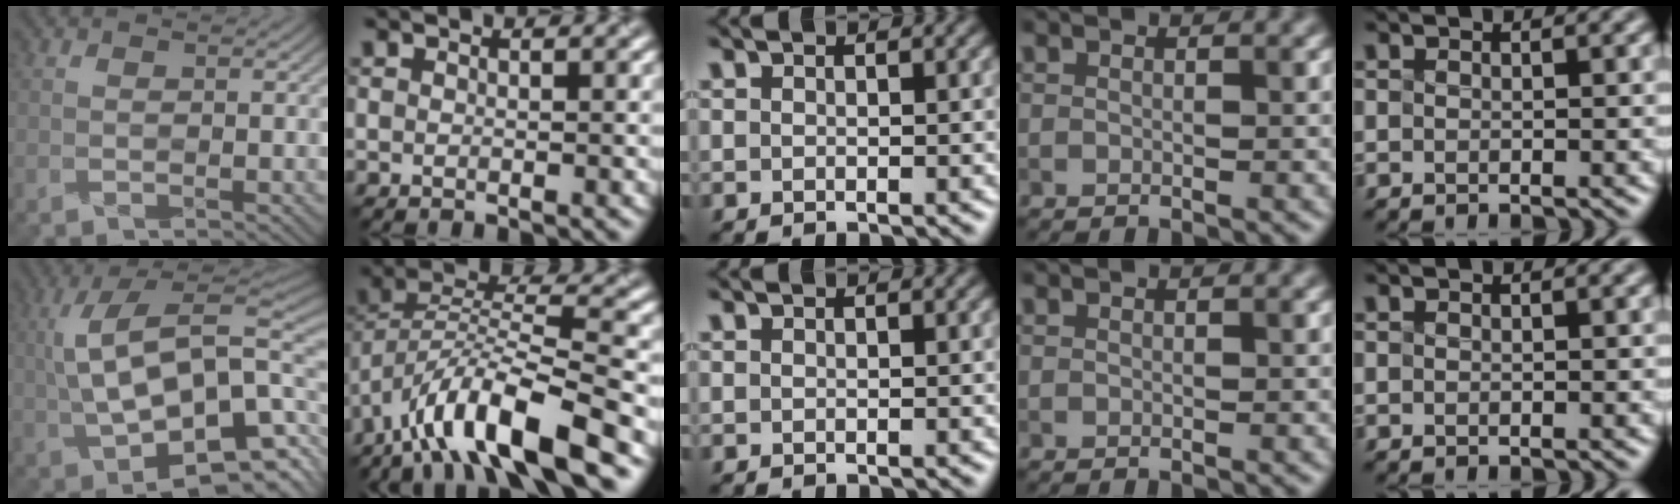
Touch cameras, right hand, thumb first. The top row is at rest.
{"thumb": {"total": 17.1, "force": [-0.1, 8.1, 15.0], "torque": [-0.246, 0.005, 0.003]}, "index": {"total": 11.2, "force": [-7.1, 2.9, 8.2], "torque": [-0.141, 0.011, -0.139]}}